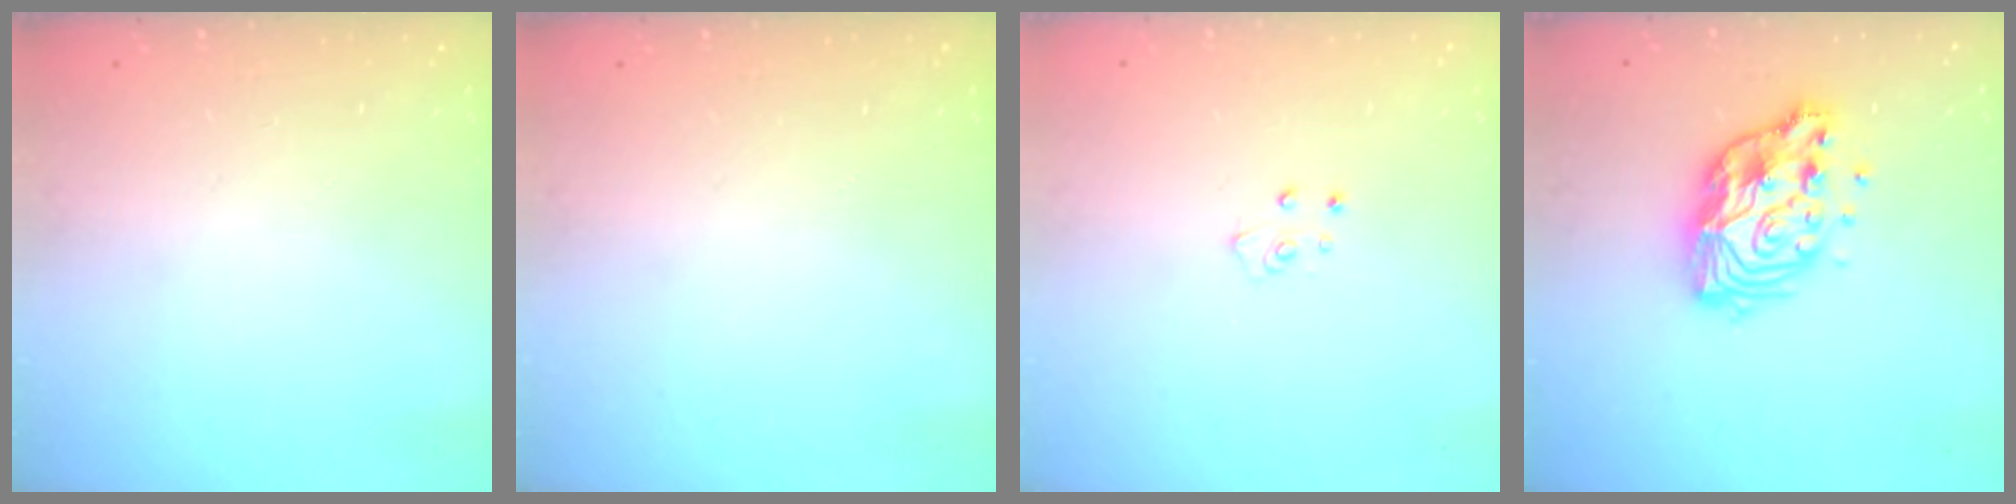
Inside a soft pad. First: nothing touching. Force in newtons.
{"total": 0.0}
{"total": 4.2, "press": 4.1, "slide": 0.4}
{"total": 13.5, "press": 13.4, "slide": 1.2}